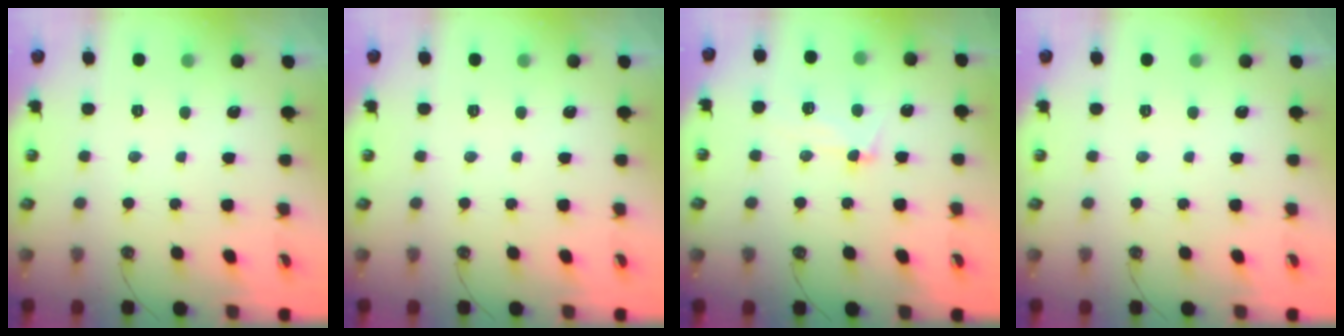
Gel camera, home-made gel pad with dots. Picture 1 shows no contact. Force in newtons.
{"total": 0.0}
{"total": 8.3, "press": 8.2, "slide": 1.6}
{"total": 0.0}